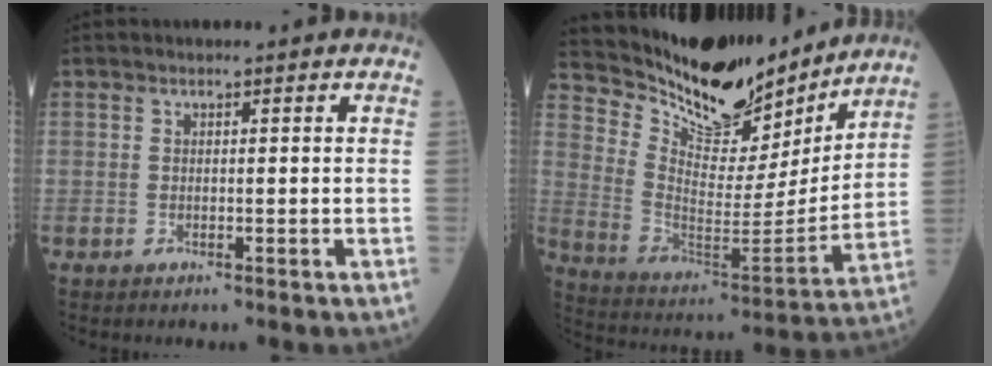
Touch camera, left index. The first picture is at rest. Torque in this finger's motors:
{"motor_torque": [0.55, -0.43, 0.67, 0.13]}